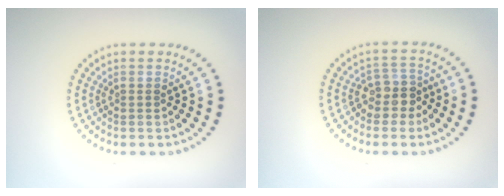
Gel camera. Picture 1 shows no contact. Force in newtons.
{"total": 2.5, "press": 2.2, "slide": 1.2}